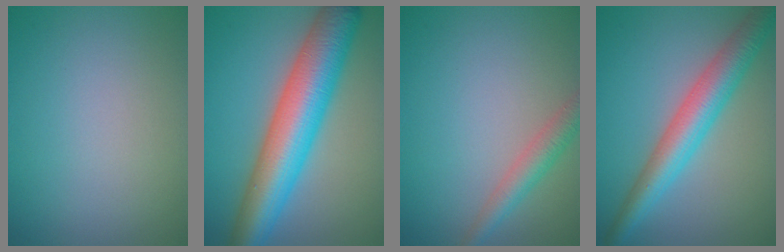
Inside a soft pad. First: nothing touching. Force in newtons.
{"total": 10.4, "press": 10.4, "slide": 0.2}
{"total": 2.8, "press": 2.8, "slide": 0.1}
{"total": 5.8, "press": 5.8, "slide": 0.0}